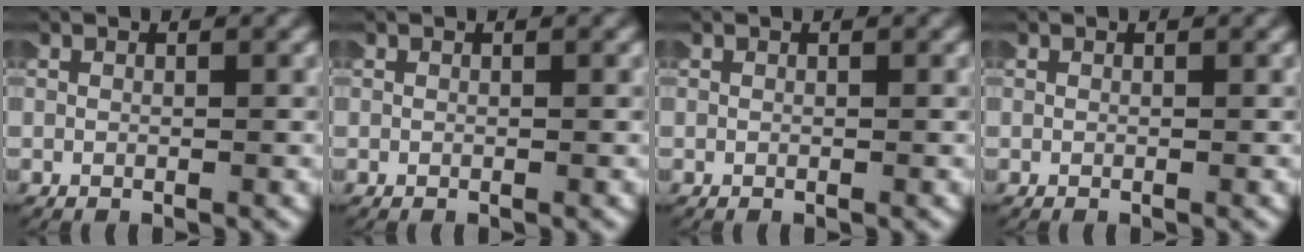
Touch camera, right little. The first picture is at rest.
{"total": 0.0}
{"total": 0.0}
{"total": 0.0}